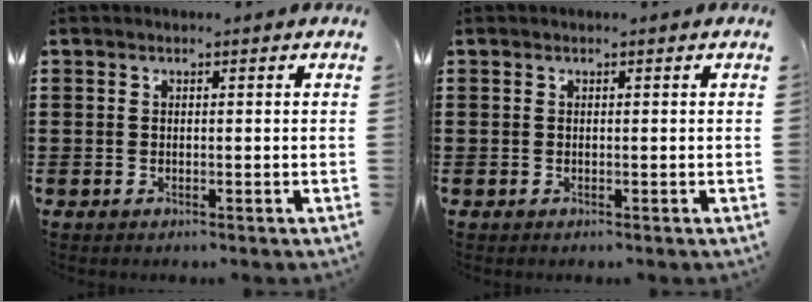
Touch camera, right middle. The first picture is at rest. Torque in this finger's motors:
{"motor_torque": [-0.16, 0.00, 0.08, -0.01]}